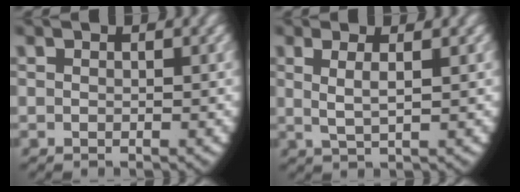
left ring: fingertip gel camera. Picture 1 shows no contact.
{"total": 2.7, "force": [1.0, 0.5, 2.5], "torque": [-0.053, 0.002, 0.022]}